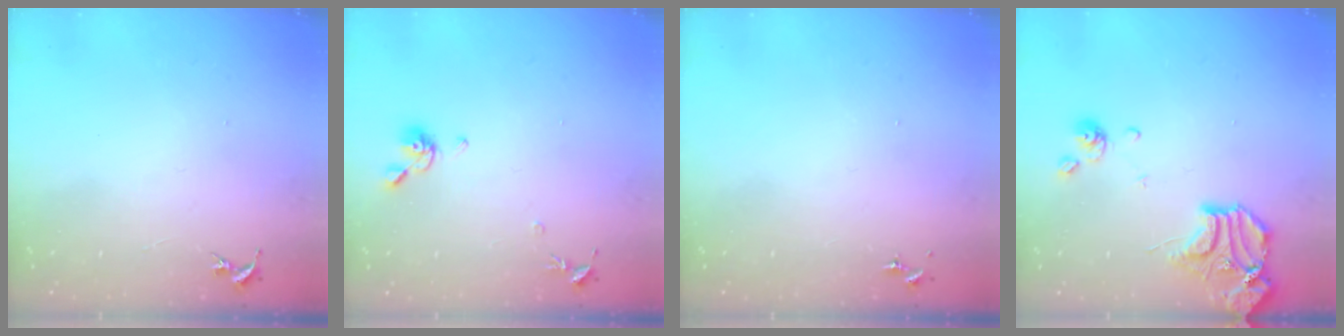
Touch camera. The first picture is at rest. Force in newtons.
{"total": 8.6, "press": 8.5, "slide": 1.1}
{"total": 0.0}
{"total": 14.9, "press": 14.7, "slide": 2.2}